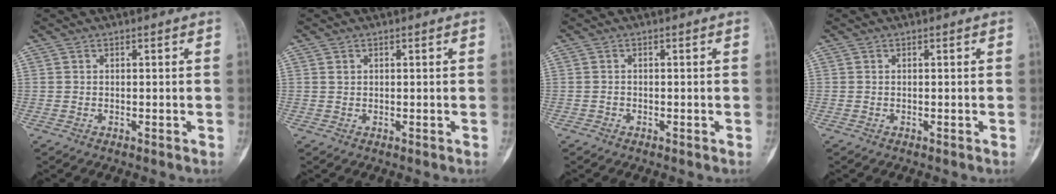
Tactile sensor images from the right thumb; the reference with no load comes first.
{"total": 0.5, "force": [0.2, 0.4, 0.2], "torque": [0.002, 0.000, 0.004]}
{"total": 0.5, "force": [-0.3, 0.4, 0.0], "torque": [-0.002, 0.002, -0.008]}
{"total": 0.0}